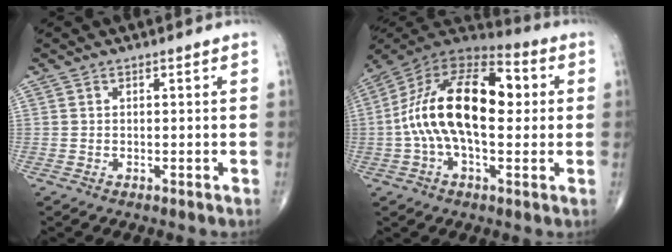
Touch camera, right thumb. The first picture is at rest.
{"total": 21.3, "force": [1.2, 11.0, 18.2], "torque": [-0.324, 0.039, 0.009]}